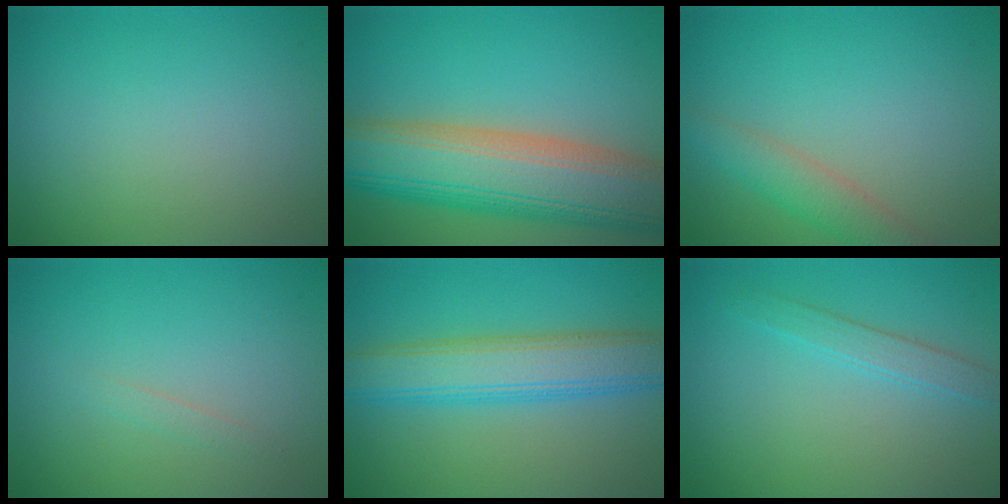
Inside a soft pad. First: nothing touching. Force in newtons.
{"total": 12.0, "press": 12.0, "slide": 0.7}
{"total": 2.9, "press": 2.9, "slide": 0.2}
{"total": 0.6, "press": 0.6, "slide": 0.0}
{"total": 6.4, "press": 6.4, "slide": 0.3}
{"total": 1.8, "press": 1.8, "slide": 0.1}